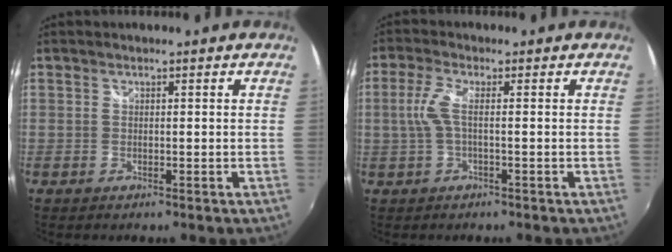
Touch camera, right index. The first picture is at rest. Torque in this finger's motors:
{"motor_torque": [0.29, 0.15, 0.43, 0.16]}